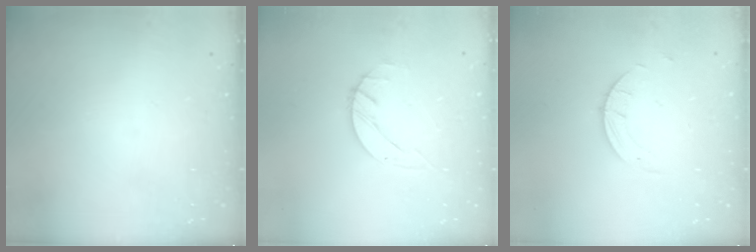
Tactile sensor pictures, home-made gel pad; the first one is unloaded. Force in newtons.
{"total": 1.4, "press": 1.4, "slide": 0.2}
{"total": 1.5, "press": 1.5, "slide": 0.1}